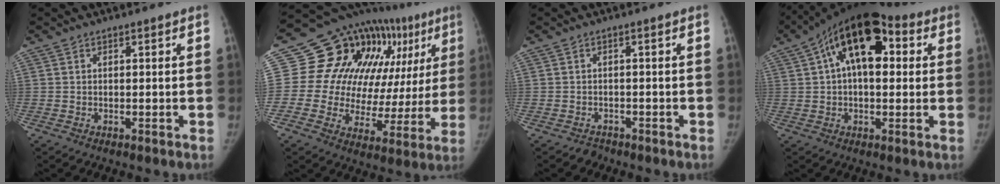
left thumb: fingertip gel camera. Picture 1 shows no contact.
{"total": 24.3, "force": [8.7, 15.0, 17.0], "torque": [-0.174, 0.022, 0.129]}
{"total": 1.7, "force": [-1.3, 0.9, -0.4], "torque": [0.013, 0.010, -0.022]}
{"total": 16.7, "force": [4.6, 8.9, 13.4], "torque": [-0.189, 0.027, 0.059]}